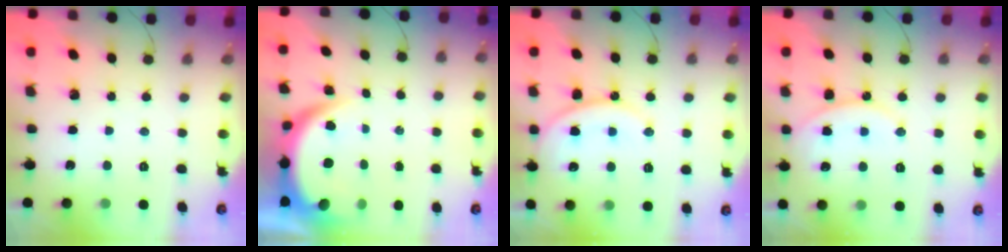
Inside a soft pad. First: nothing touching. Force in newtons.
{"total": 6.9, "press": 6.9, "slide": 0.5}
{"total": 13.6, "press": 13.6, "slide": 1.2}
{"total": 12.3, "press": 12.3, "slide": 1.2}